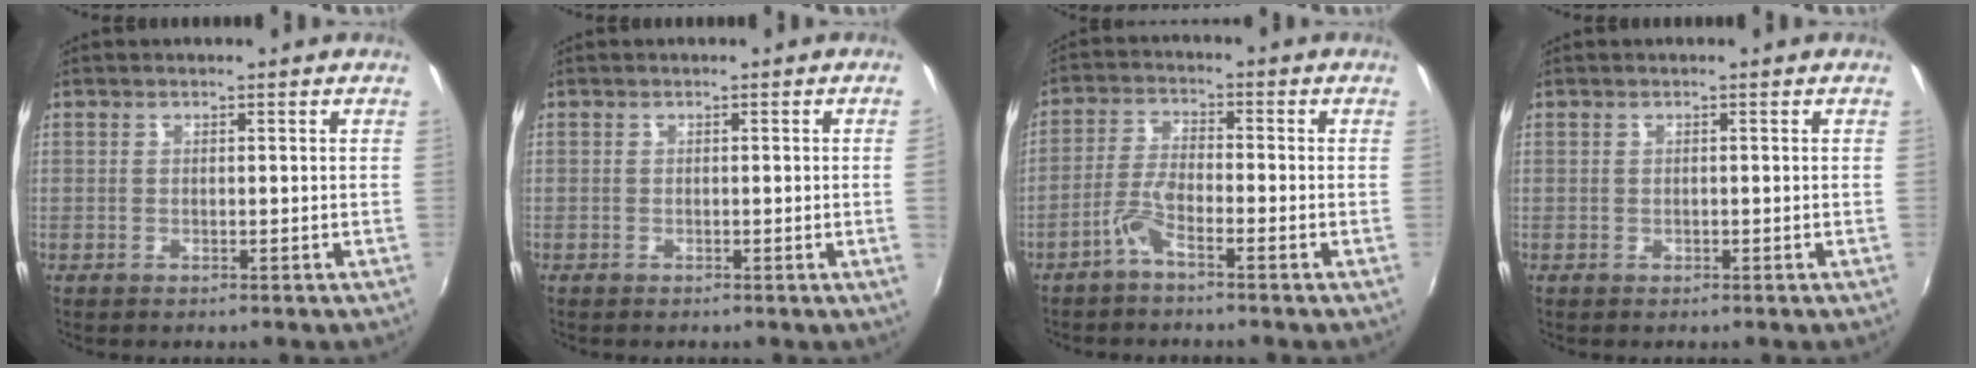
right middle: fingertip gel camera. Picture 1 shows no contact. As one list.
[{"total": 1.6, "force": [0.1, -1.0, 1.3], "torque": [-0.010, -0.013, 0.003]}, {"total": 4.0, "force": [-2.7, 0.8, 2.8], "torque": [-0.069, 0.009, -0.057]}, {"total": 0.5, "force": [-0.4, 0.4, 0.0], "torque": [-0.001, -0.003, -0.007]}]